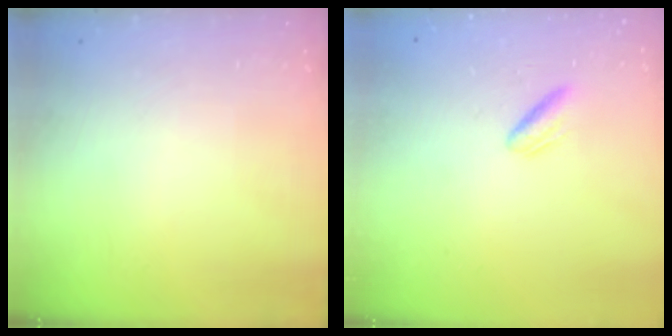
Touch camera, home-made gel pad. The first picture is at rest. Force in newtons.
{"total": 2.1, "press": 1.8, "slide": 1.1}